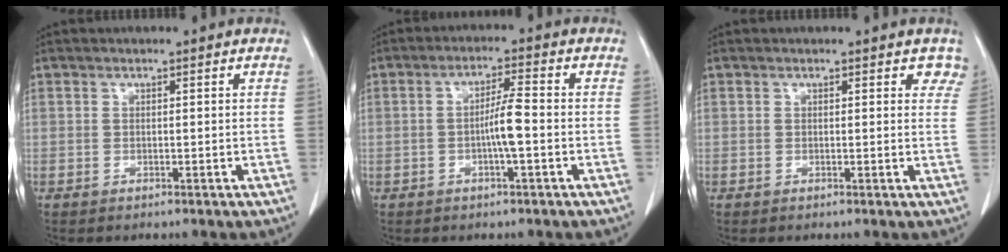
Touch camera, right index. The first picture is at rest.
{"total": 4.7, "force": [-1.0, 0.1, 4.6], "torque": [-0.086, 0.006, -0.018]}
{"total": 3.0, "force": [2.5, 1.5, 0.9], "torque": [0.013, -0.002, 0.007]}